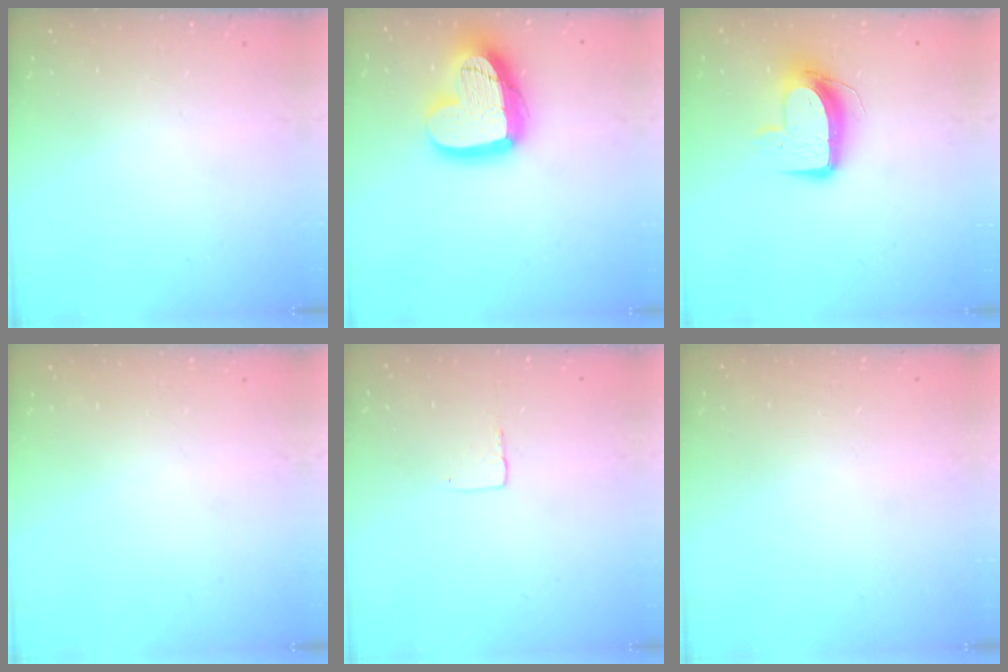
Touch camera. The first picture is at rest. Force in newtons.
{"total": 19.3, "press": 19.2, "slide": 1.7}
{"total": 10.8, "press": 10.8, "slide": 1.0}
{"total": 0.0}
{"total": 2.7, "press": 2.7, "slide": 0.1}
{"total": 0.0}